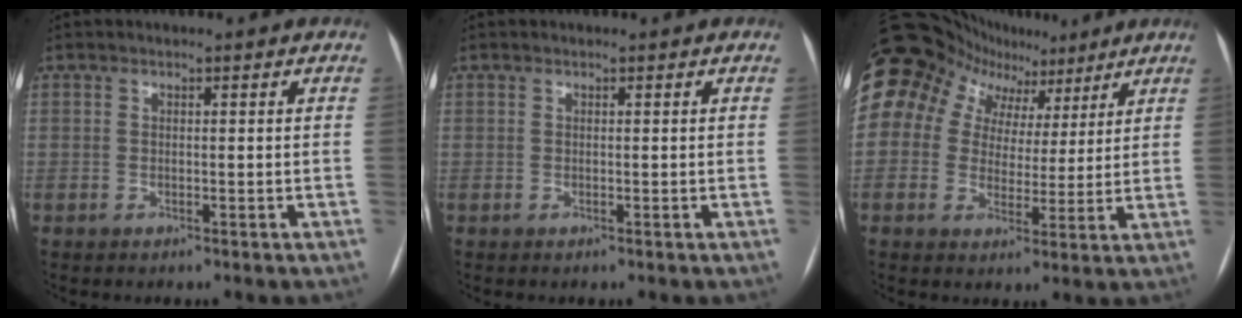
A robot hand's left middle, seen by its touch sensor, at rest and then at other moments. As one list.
[{"total": 0.0}, {"total": 19.5, "force": [10.6, 14.9, 6.7], "torque": [-0.172, 0.088, 0.172]}]